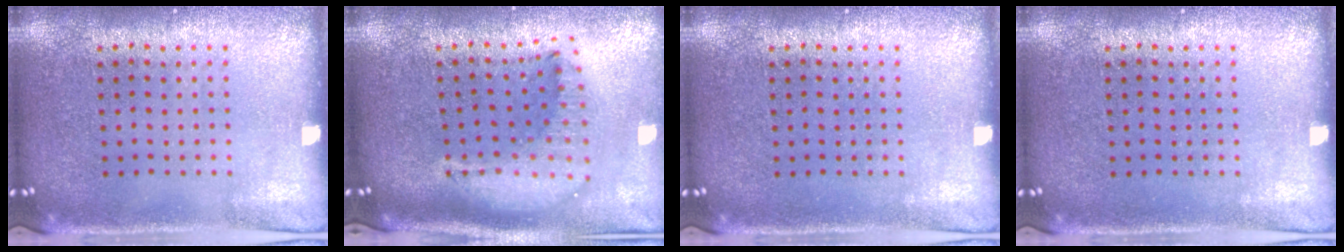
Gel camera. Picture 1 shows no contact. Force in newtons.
{"total": 2.1, "press": 1.7, "slide": 1.3}
{"total": 0.0}
{"total": 0.0}